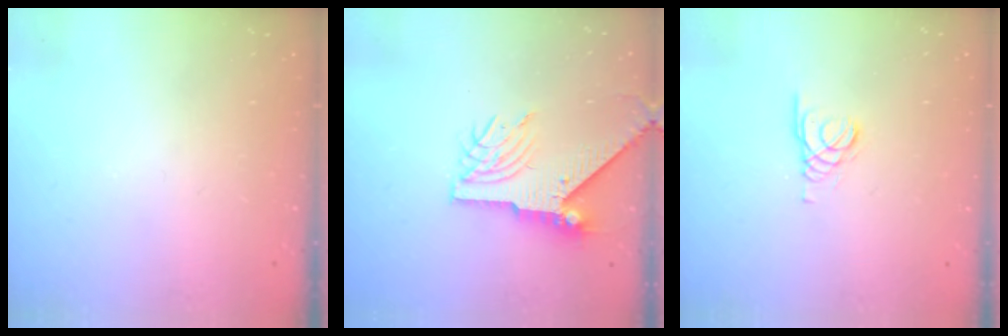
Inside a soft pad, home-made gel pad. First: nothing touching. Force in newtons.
{"total": 8.2, "press": 8.1, "slide": 1.1}
{"total": 1.5, "press": 1.4, "slide": 0.1}